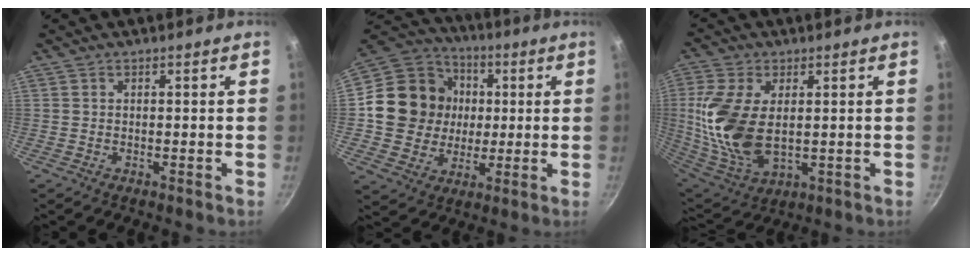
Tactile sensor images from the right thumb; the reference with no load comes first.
{"total": 17.7, "force": [1.4, 16.1, 7.2], "torque": [-0.104, 0.021, 0.022]}
{"total": 17.0, "force": [1.6, 9.7, 13.8], "torque": [-0.283, -0.016, 0.041]}